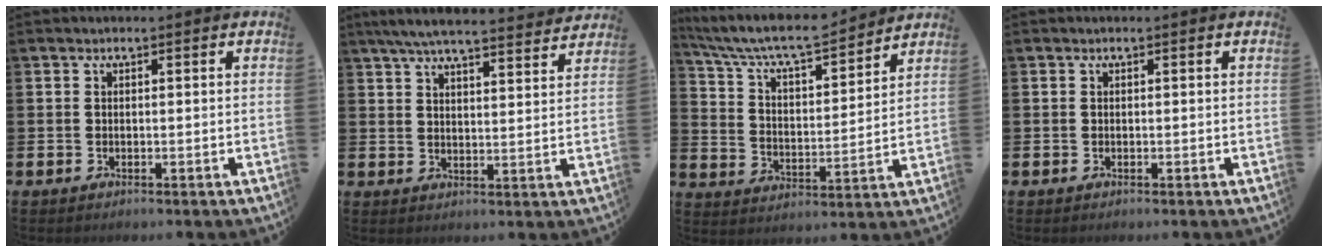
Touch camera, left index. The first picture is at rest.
{"total": 6.6, "force": [6.2, 0.5, 2.0], "torque": [-0.055, -0.032, 0.112]}
{"total": 8.1, "force": [7.5, 1.4, 2.7], "torque": [-0.090, -0.052, 0.129]}
{"total": 0.0}